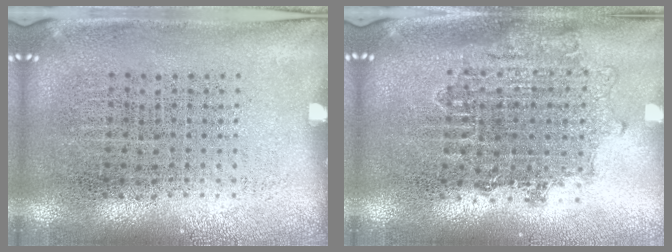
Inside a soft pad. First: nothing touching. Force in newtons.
{"total": 1.6, "press": 1.3, "slide": 0.9}